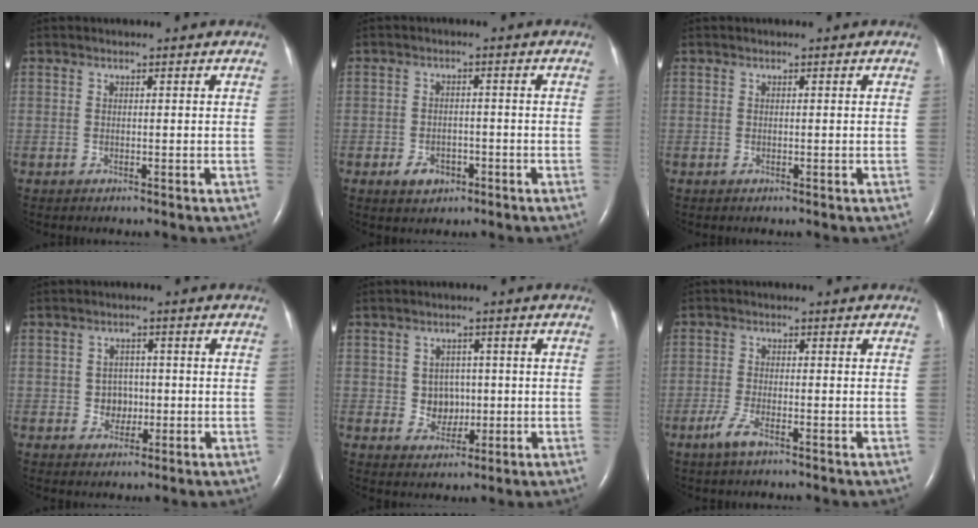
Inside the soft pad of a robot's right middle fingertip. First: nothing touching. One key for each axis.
{"total": 3.6, "fx": -1.8, "fy": 2.5, "fz": 1.8, "tx": -0.029, "ty": 0.003, "tz": -0.022}
{"total": 0.0}
{"total": 2.9, "fx": -0.4, "fy": 2.6, "fz": 1.3, "tx": -0.015, "ty": 0.008, "tz": -0.002}
{"total": 4.0, "fx": 0.1, "fy": 3.6, "fz": 1.7, "tx": -0.025, "ty": 0.010, "tz": 0.008}
{"total": 4.8, "fx": -3.0, "fy": 0.3, "fz": 3.7, "tx": -0.086, "ty": -0.011, "tz": -0.066}